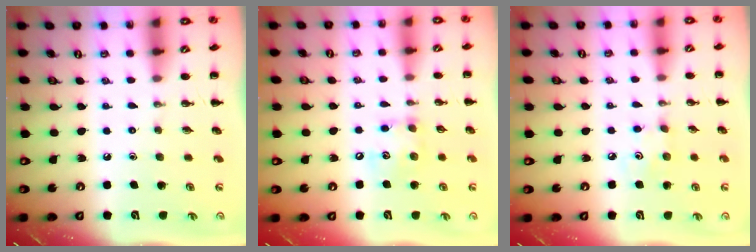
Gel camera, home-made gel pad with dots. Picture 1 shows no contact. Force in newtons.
{"total": 8.2, "press": 8.2, "slide": 0.9}
{"total": 3.7, "press": 3.6, "slide": 1.0}